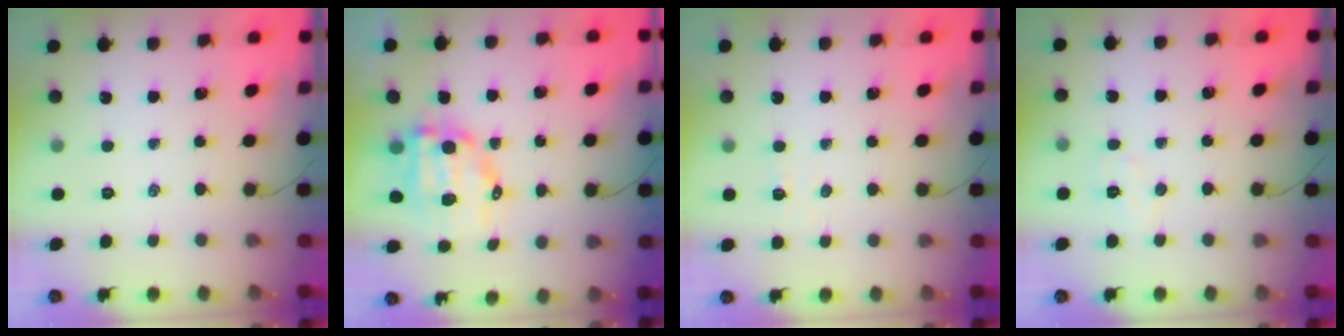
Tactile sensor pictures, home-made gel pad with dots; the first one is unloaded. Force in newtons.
{"total": 10.1, "press": 9.8, "slide": 2.4}
{"total": 2.6, "press": 2.5, "slide": 0.8}
{"total": 4.1, "press": 4.0, "slide": 1.0}